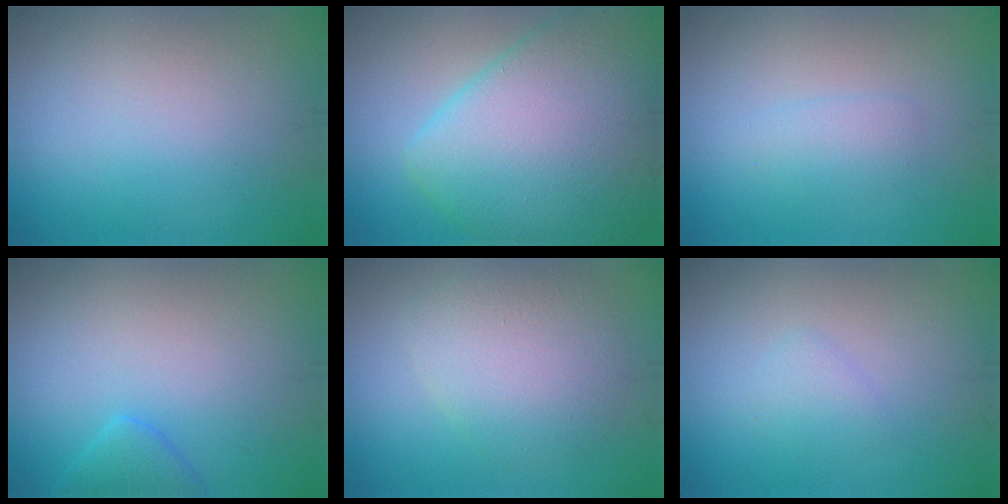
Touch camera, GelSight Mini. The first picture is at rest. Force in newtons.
{"total": 10.9, "press": 10.9, "slide": 0.7}
{"total": 1.3, "press": 1.3, "slide": 0.0}
{"total": 1.8, "press": 1.8, "slide": 0.1}
{"total": 4.5, "press": 4.5, "slide": 0.3}
{"total": 1.2, "press": 1.2, "slide": 0.1}